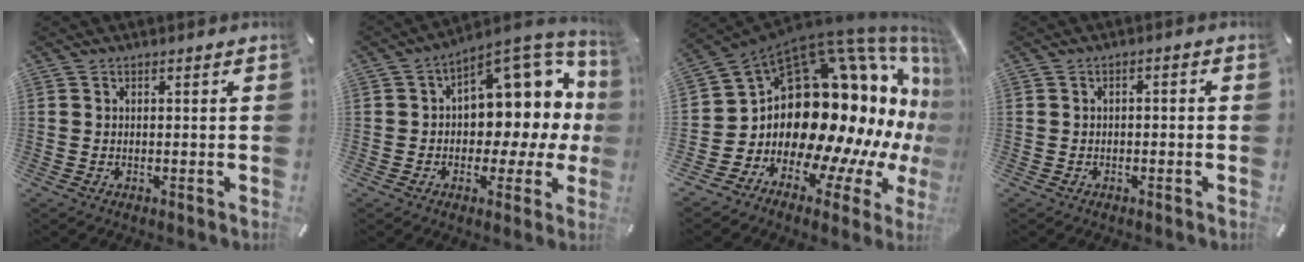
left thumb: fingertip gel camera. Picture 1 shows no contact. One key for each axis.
{"total": 13.4, "fx": 4.4, "fy": 8.6, "fz": 9.3, "tx": -0.112, "ty": -0.048, "tz": 0.077}
{"total": 22.6, "fx": 3.4, "fy": 14.0, "fz": 17.5, "tx": -0.246, "ty": -0.134, "tz": 0.104}
{"total": 1.7, "fx": -1.3, "fy": 0.6, "fz": 0.9, "tx": -0.017, "ty": 0.007, "tz": -0.025}